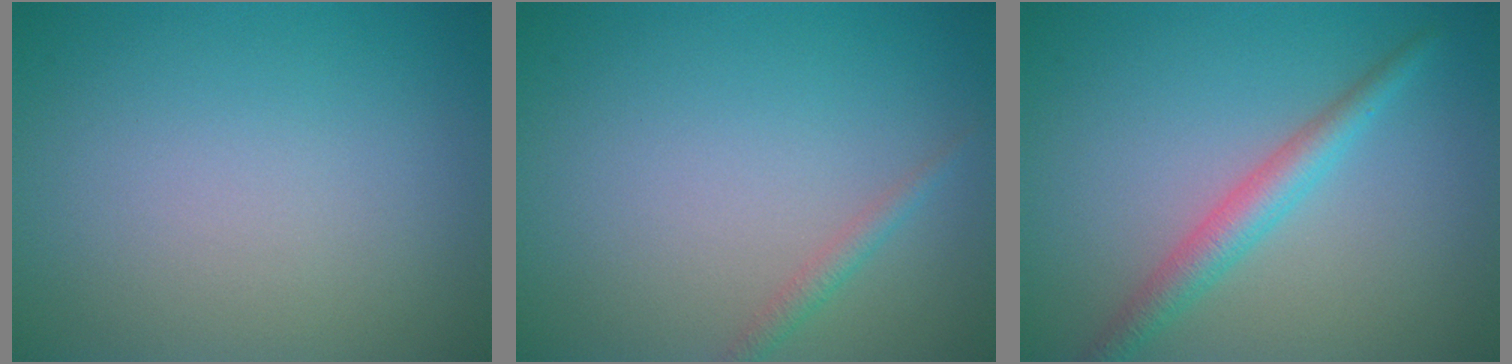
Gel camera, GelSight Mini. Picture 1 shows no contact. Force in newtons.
{"total": 1.2, "press": 1.2, "slide": 0.1}
{"total": 2.9, "press": 2.9, "slide": 0.0}